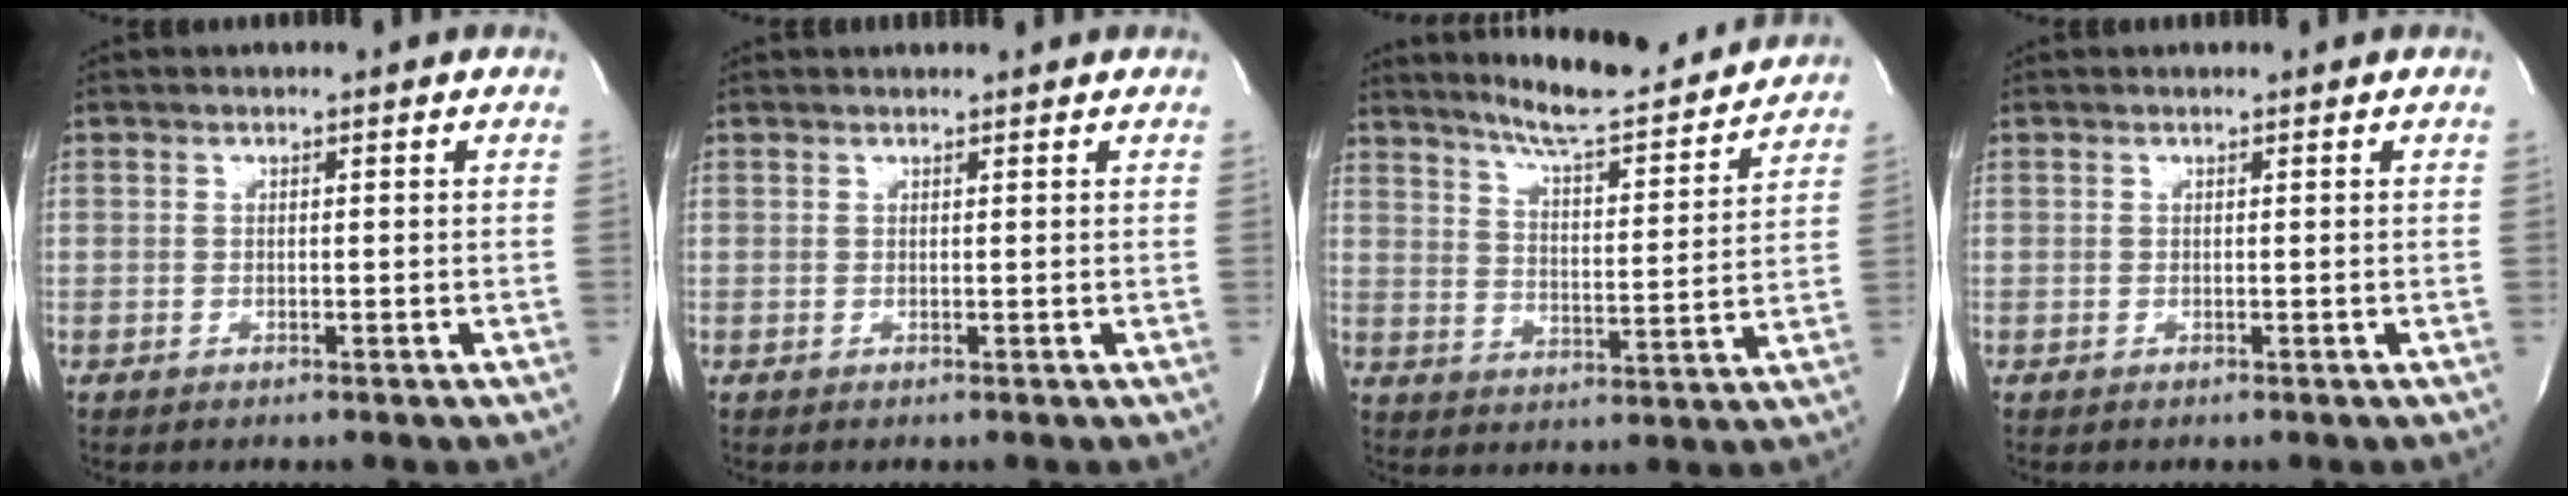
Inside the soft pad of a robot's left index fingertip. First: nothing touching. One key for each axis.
{"total": 1.8, "fx": 1.8, "fy": 0.0, "fz": 0.3, "tx": -0.008, "ty": 0.016, "tz": 0.025}
{"total": 16.0, "fx": 14.9, "fy": 1.4, "fz": 5.9, "tx": -0.092, "ty": -0.017, "tz": 0.210}
{"total": 0.0}